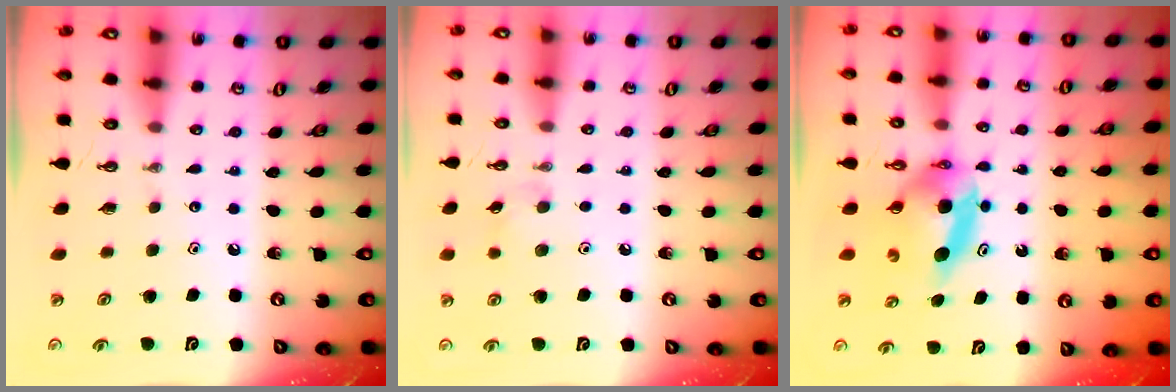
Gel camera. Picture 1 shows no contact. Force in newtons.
{"total": 8.1, "press": 7.2, "slide": 3.7}
{"total": 5.3, "press": 5.3, "slide": 0.3}